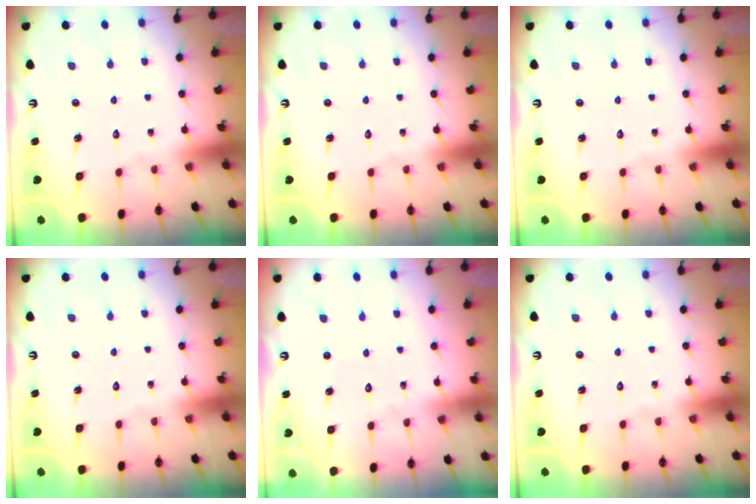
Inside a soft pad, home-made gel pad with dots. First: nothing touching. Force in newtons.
{"total": 0.0}
{"total": 0.0}
{"total": 0.0}
{"total": 2.6, "press": 2.6, "slide": 0.2}
{"total": 0.0}